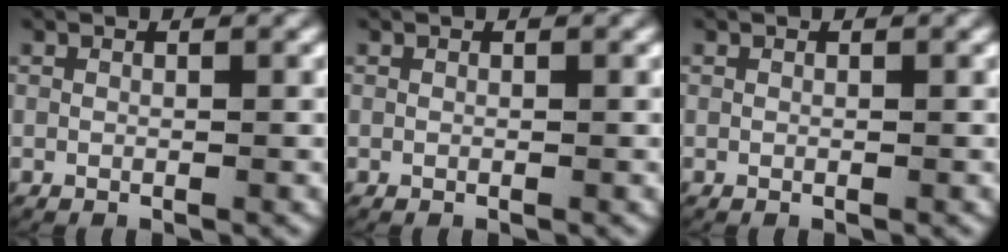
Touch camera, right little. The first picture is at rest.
{"total": 0.0}
{"total": 0.0}